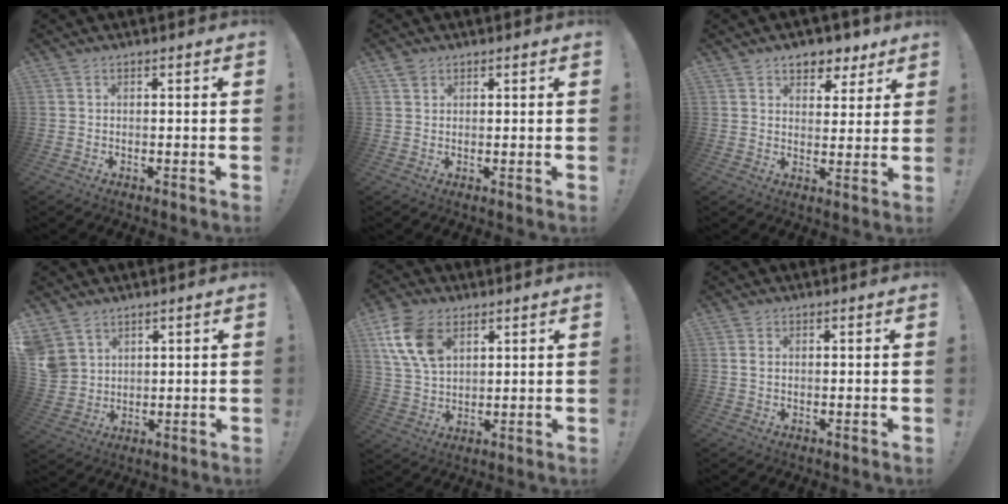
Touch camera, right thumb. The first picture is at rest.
{"total": 1.8, "force": [1.4, 0.8, 0.6], "torque": [0.000, -0.008, 0.024]}
{"total": 7.3, "force": [5.2, 4.6, 2.2], "torque": [-0.015, -0.039, 0.095]}
{"total": 6.3, "force": [3.8, 4.9, 1.1], "torque": [-0.025, -0.023, 0.081]}
{"total": 13.7, "force": [6.1, 9.0, 8.2], "torque": [-0.162, -0.011, 0.122]}
{"total": 1.5, "force": [0.4, 1.0, 1.1], "torque": [-0.020, 0.003, 0.006]}